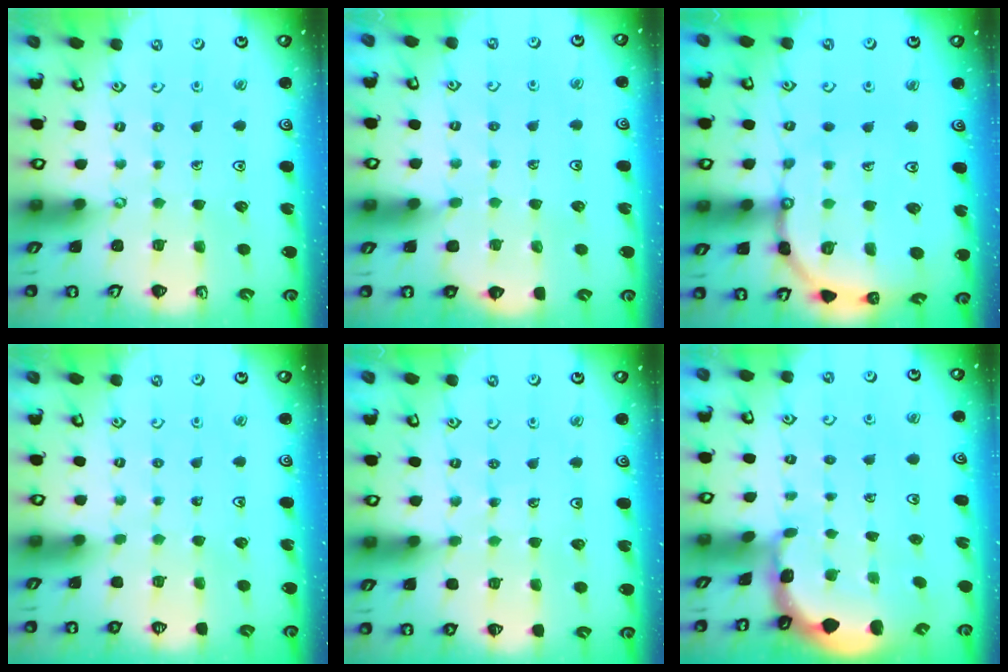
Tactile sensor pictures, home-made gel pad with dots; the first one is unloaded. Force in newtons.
{"total": 2.3, "press": 2.2, "slide": 0.4}
{"total": 11.4, "press": 11.3, "slide": 1.5}
{"total": 0.0}
{"total": 6.9, "press": 6.7, "slide": 1.3}
{"total": 1.4, "press": 1.4, "slide": 0.0}